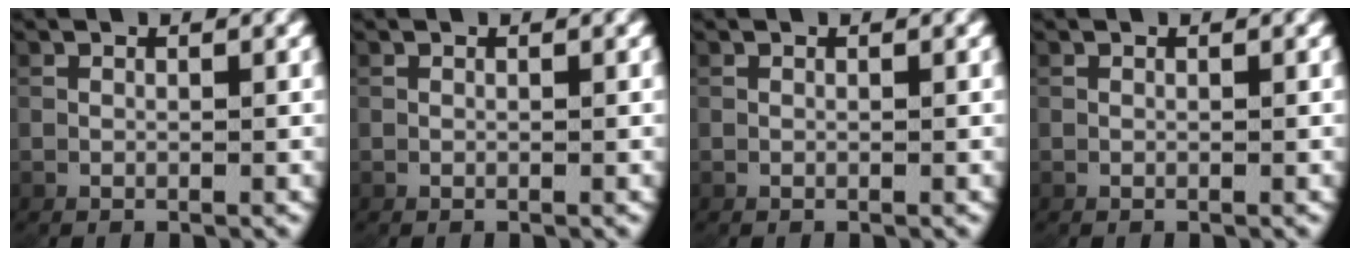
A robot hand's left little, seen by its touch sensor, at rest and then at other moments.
{"total": 0.0}
{"total": 0.0}
{"total": 0.0}